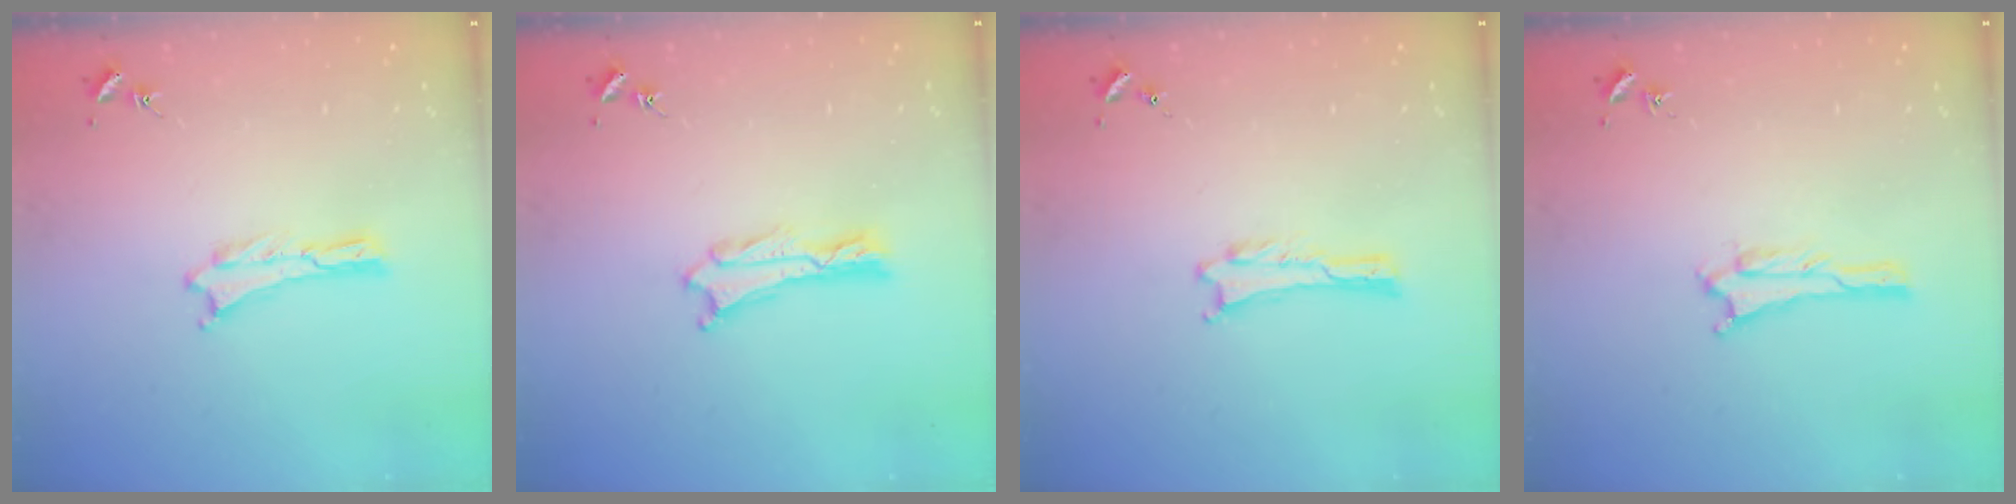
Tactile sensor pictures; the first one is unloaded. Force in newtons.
{"total": 0.7, "press": 0.6, "slide": 0.2}
{"total": 0.0}
{"total": 0.6, "press": 0.6, "slide": 0.1}